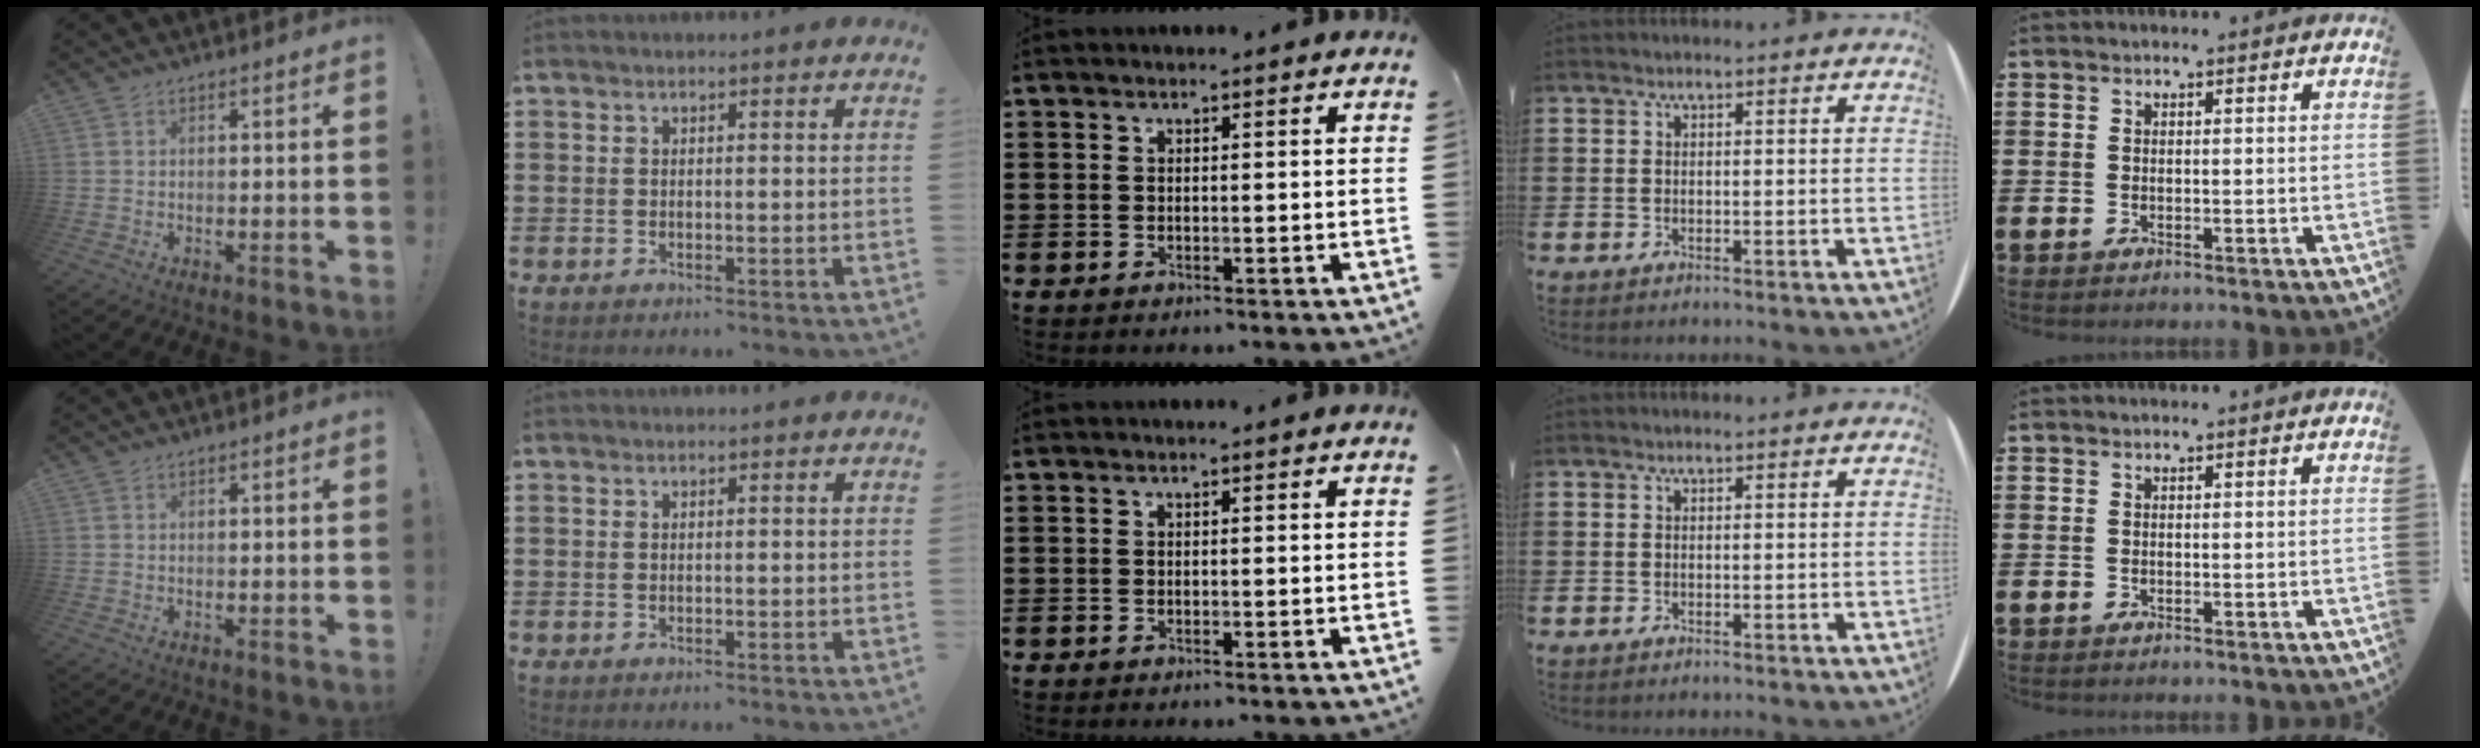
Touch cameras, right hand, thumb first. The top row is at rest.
{}